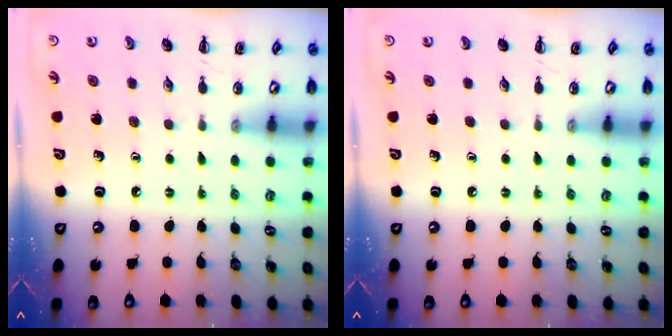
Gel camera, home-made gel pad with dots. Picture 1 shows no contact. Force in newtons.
{"total": 0.0}